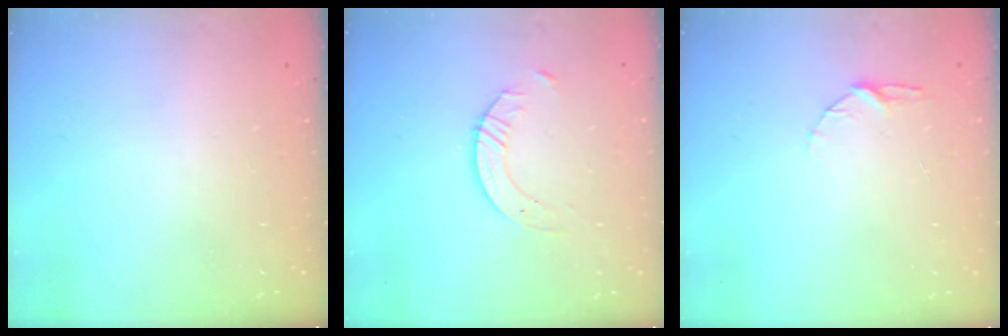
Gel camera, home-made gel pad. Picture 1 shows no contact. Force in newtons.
{"total": 5.0, "press": 5.0, "slide": 0.5}
{"total": 5.2, "press": 5.2, "slide": 0.6}